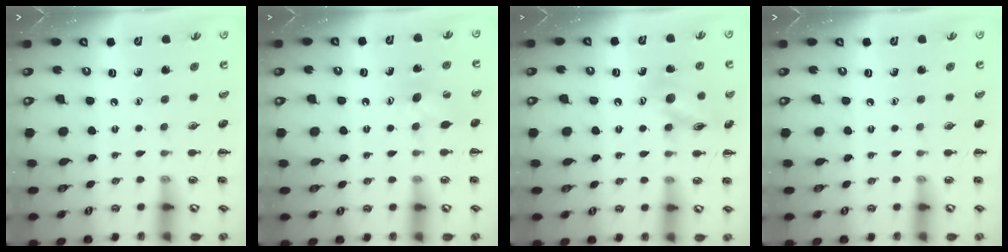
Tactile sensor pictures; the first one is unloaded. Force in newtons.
{"total": 5.3, "press": 5.1, "slide": 1.3}
{"total": 13.5, "press": 13.4, "slide": 1.2}
{"total": 0.0}